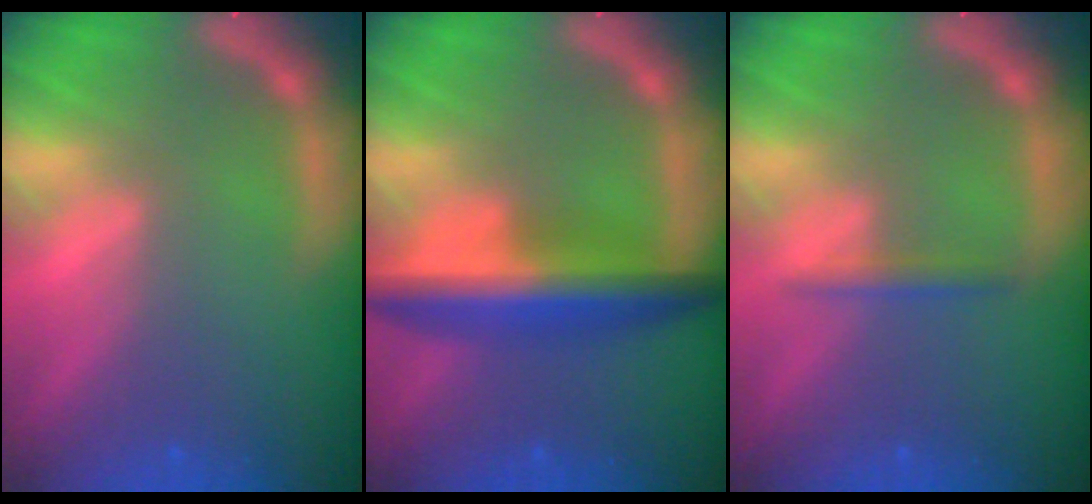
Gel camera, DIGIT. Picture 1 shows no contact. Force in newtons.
{"total": 7.1}
{"total": 1.4}